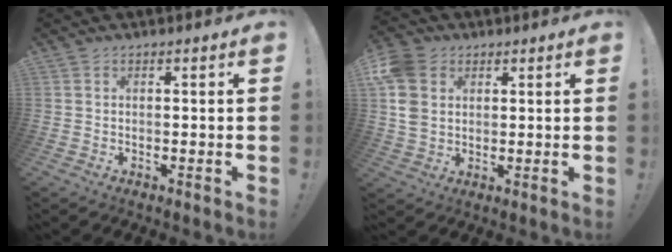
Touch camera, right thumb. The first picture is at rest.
{"total": 10.4, "force": [2.7, 8.3, 5.7], "torque": [-0.125, -0.005, 0.055]}